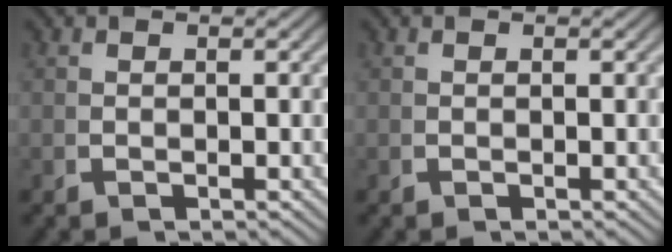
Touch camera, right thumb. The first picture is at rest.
{"total": 0.0}